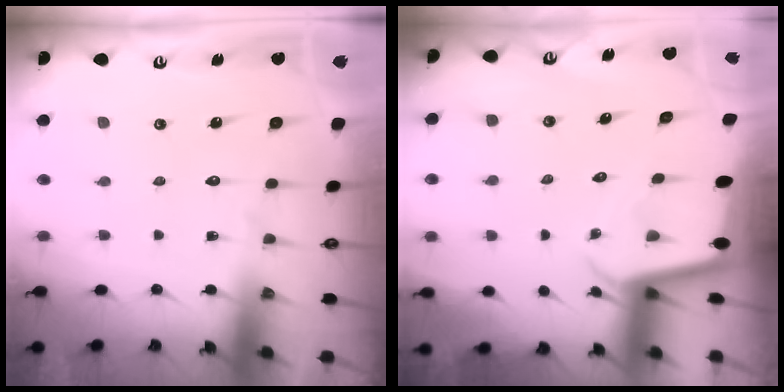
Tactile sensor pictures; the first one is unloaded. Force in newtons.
{"total": 2.0, "press": 2.0, "slide": 0.1}